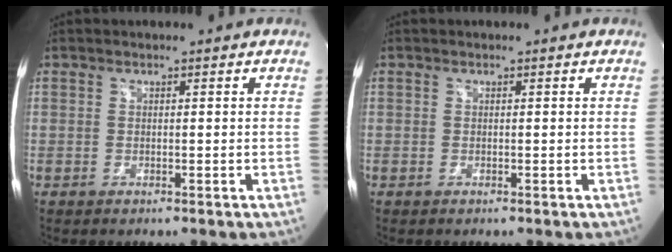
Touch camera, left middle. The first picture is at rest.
{"total": 0.0}